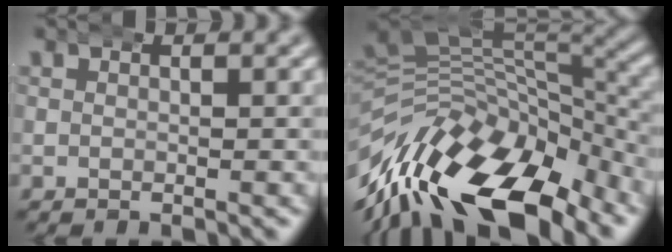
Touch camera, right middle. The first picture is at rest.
{"total": 14.6, "force": [-4.6, 9.1, 10.5], "torque": [-0.182, -0.026, -0.062]}